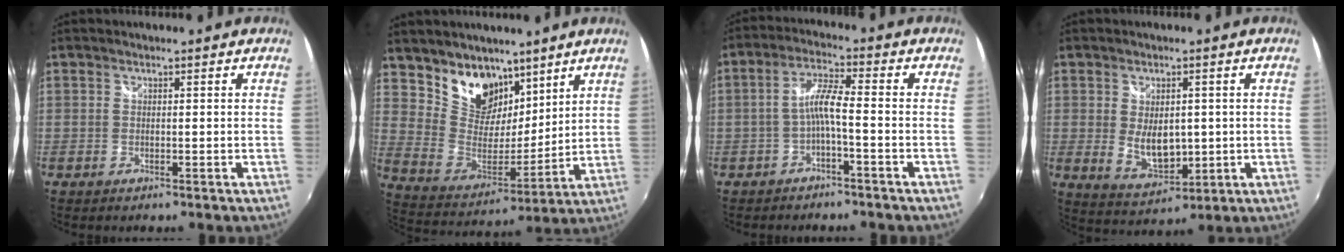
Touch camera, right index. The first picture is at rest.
{"total": 14.5, "force": [9.5, 9.6, 5.4], "torque": [-0.119, 0.005, 0.184]}
{"total": 4.9, "force": [-2.1, 0.2, 4.5], "torque": [-0.100, 0.011, -0.037]}
{"total": 7.8, "force": [-0.1, 4.7, 6.3], "torque": [-0.113, -0.011, 0.012]}